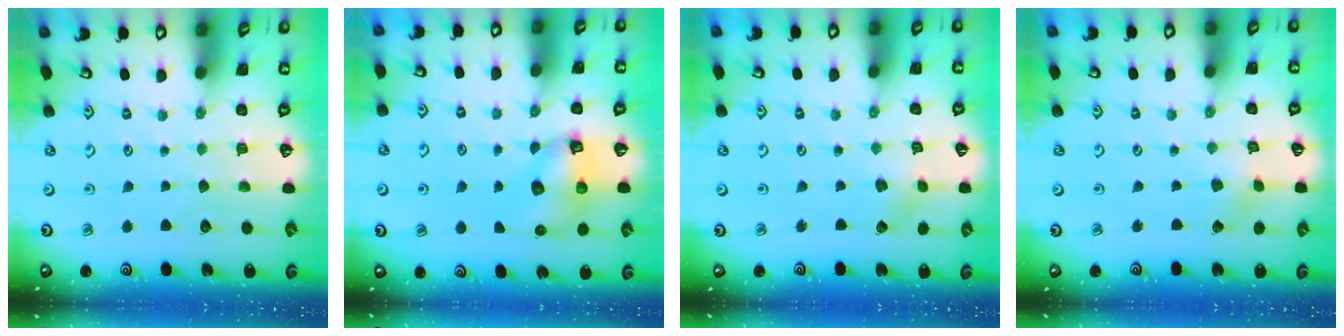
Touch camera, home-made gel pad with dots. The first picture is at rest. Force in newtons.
{"total": 7.0, "press": 7.0, "slide": 0.1}
{"total": 1.9, "press": 1.9, "slide": 0.2}
{"total": 1.8, "press": 1.8, "slide": 0.1}